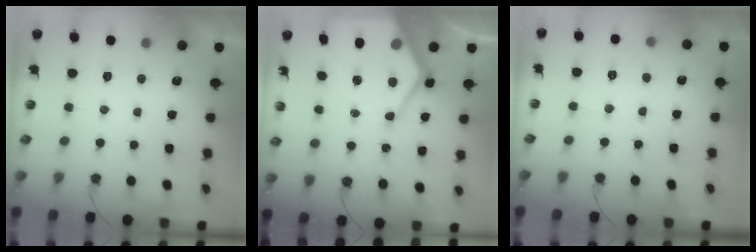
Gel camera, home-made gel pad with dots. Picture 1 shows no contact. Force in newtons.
{"total": 16.3, "press": 16.2, "slide": 1.5}
{"total": 5.0, "press": 5.0, "slide": 0.7}